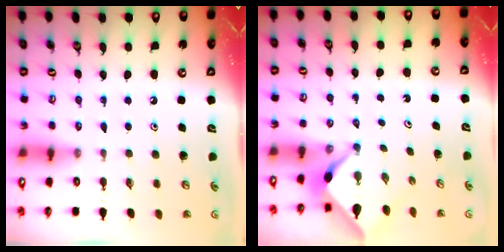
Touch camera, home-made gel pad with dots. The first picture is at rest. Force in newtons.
{"total": 2.2, "press": 2.2, "slide": 0.3}